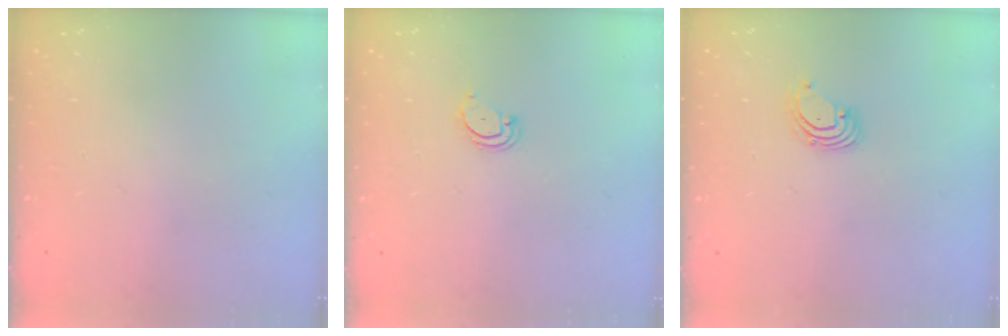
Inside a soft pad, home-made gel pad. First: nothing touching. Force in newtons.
{"total": 3.8, "press": 3.8, "slide": 0.3}
{"total": 1.8, "press": 1.8, "slide": 0.2}